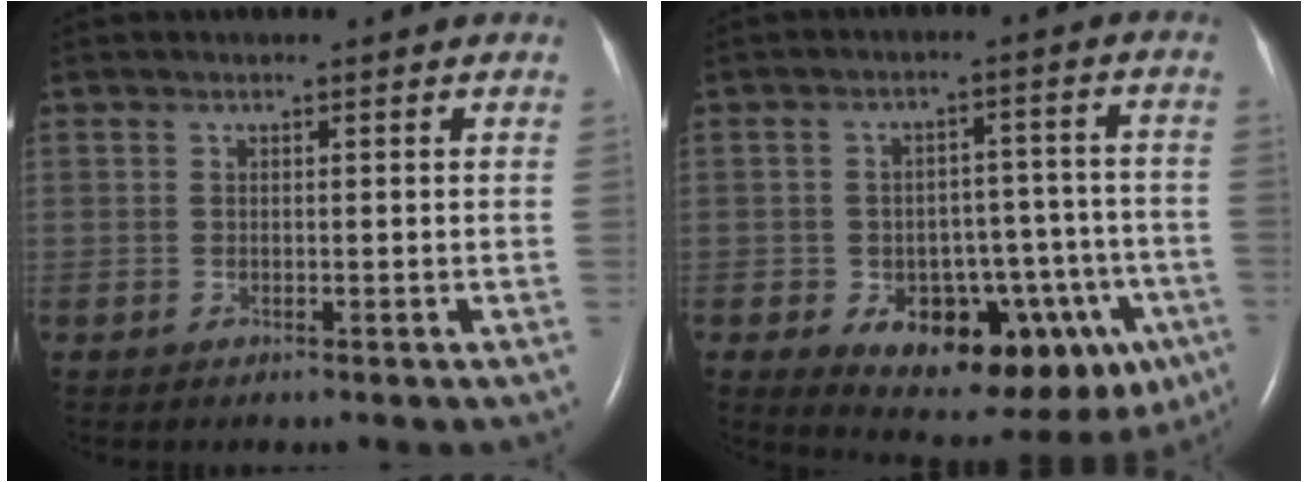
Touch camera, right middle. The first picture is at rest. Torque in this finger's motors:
{"motor_torque": [1.45, -0.69, 0.43, 0.12]}